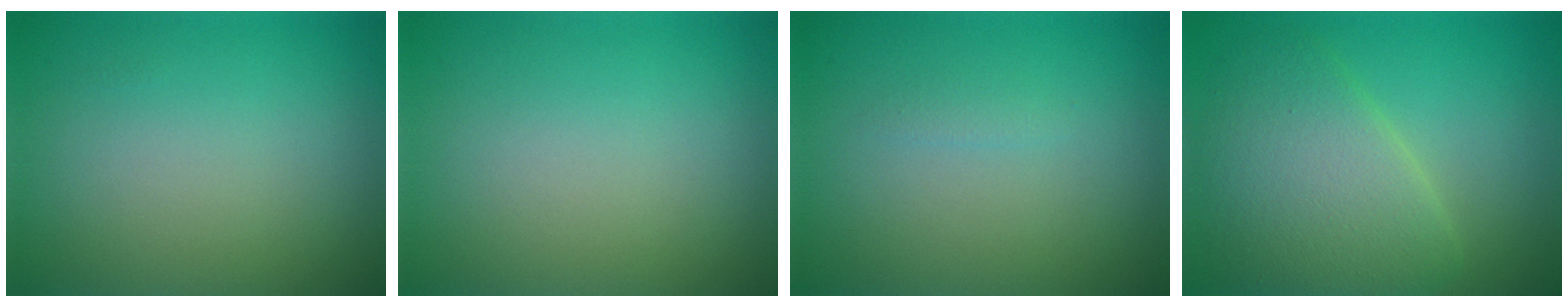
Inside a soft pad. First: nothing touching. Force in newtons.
{"total": 0.0}
{"total": 0.6, "press": 0.6, "slide": 0.0}
{"total": 6.8, "press": 6.8, "slide": 0.2}